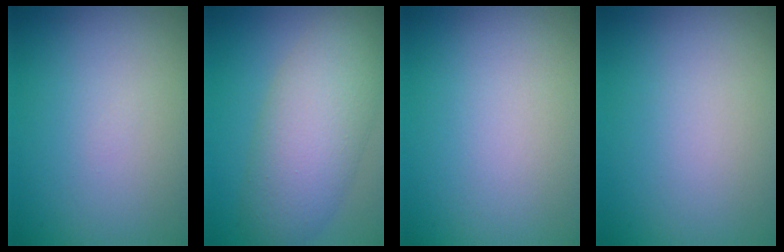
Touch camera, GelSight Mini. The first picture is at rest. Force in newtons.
{"total": 7.0, "press": 7.0, "slide": 0.3}
{"total": 0.0}
{"total": 0.0}